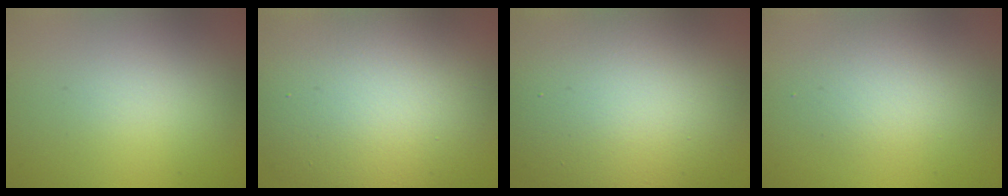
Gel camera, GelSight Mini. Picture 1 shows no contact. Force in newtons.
{"total": 13.9, "press": 13.9, "slide": 0.6}
{"total": 15.4, "press": 15.4, "slide": 0.4}
{"total": 2.0, "press": 2.0, "slide": 0.1}